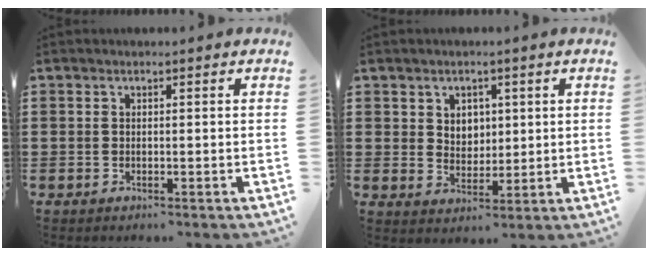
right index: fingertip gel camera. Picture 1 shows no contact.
{"total": 3.6, "force": [1.8, 3.0, 1.0], "torque": [-0.024, 0.006, 0.031]}